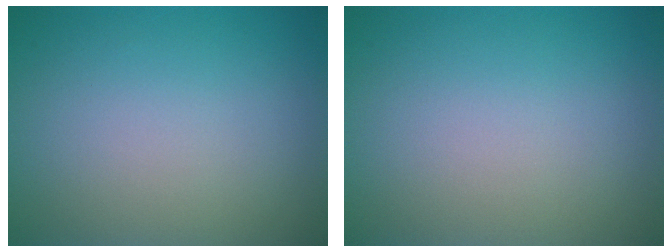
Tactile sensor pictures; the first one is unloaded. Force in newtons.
{"total": 0.0}